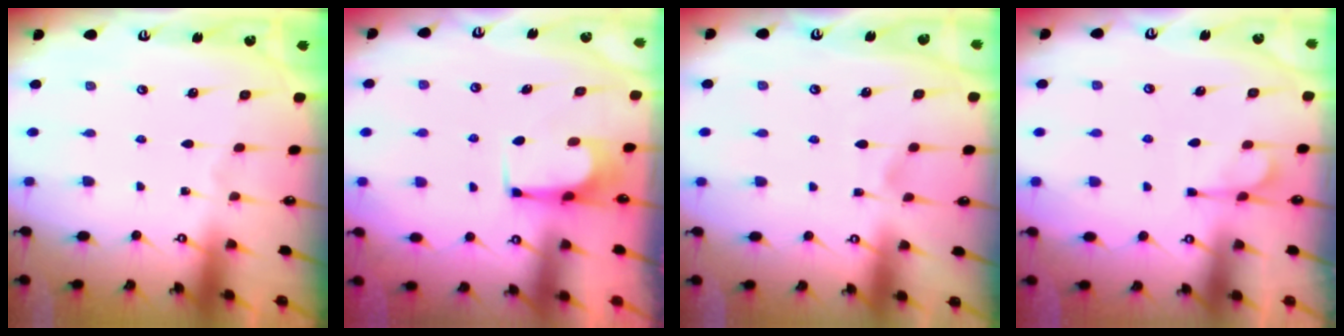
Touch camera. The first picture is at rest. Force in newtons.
{"total": 2.2, "press": 2.2, "slide": 0.3}
{"total": 3.8, "press": 3.7, "slide": 0.4}
{"total": 2.8, "press": 2.4, "slide": 1.5}